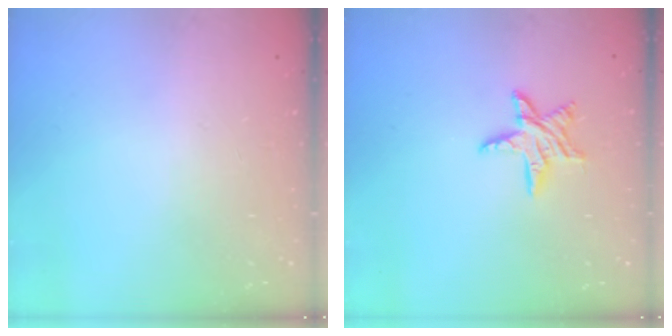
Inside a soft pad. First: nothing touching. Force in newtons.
{"total": 8.8, "press": 8.8, "slide": 0.6}